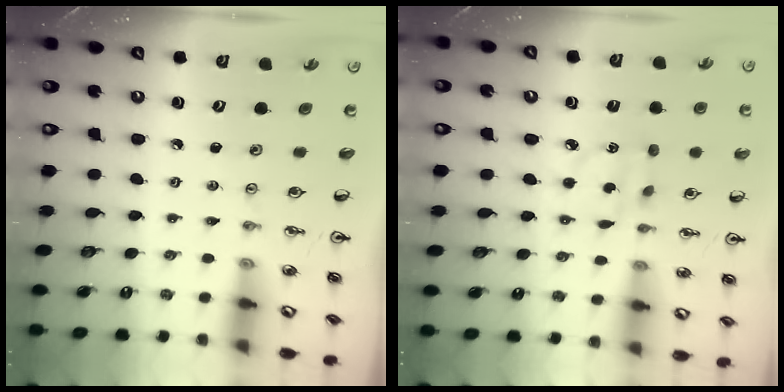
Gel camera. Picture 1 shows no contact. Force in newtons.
{"total": 5.2, "press": 5.1, "slide": 0.4}